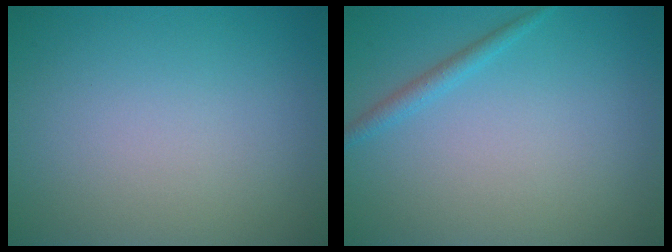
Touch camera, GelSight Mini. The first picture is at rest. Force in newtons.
{"total": 1.3, "press": 1.3, "slide": 0.1}